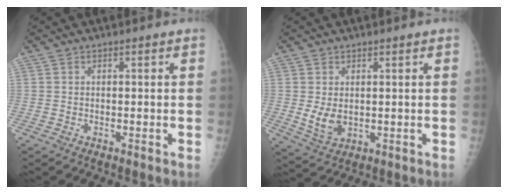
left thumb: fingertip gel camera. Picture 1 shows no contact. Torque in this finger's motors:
{"motor_torque": [0.12, 1.23, 0.56, -0.08, 0.05]}